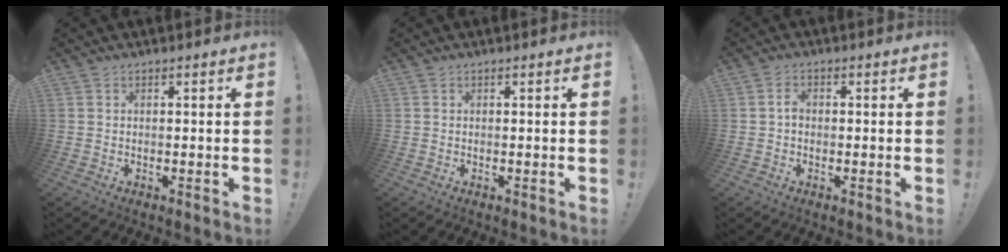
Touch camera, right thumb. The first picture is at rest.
{"total": 0.0}
{"total": 2.2, "force": [-0.4, 1.6, 1.5], "torque": [-0.022, 0.006, -0.010]}